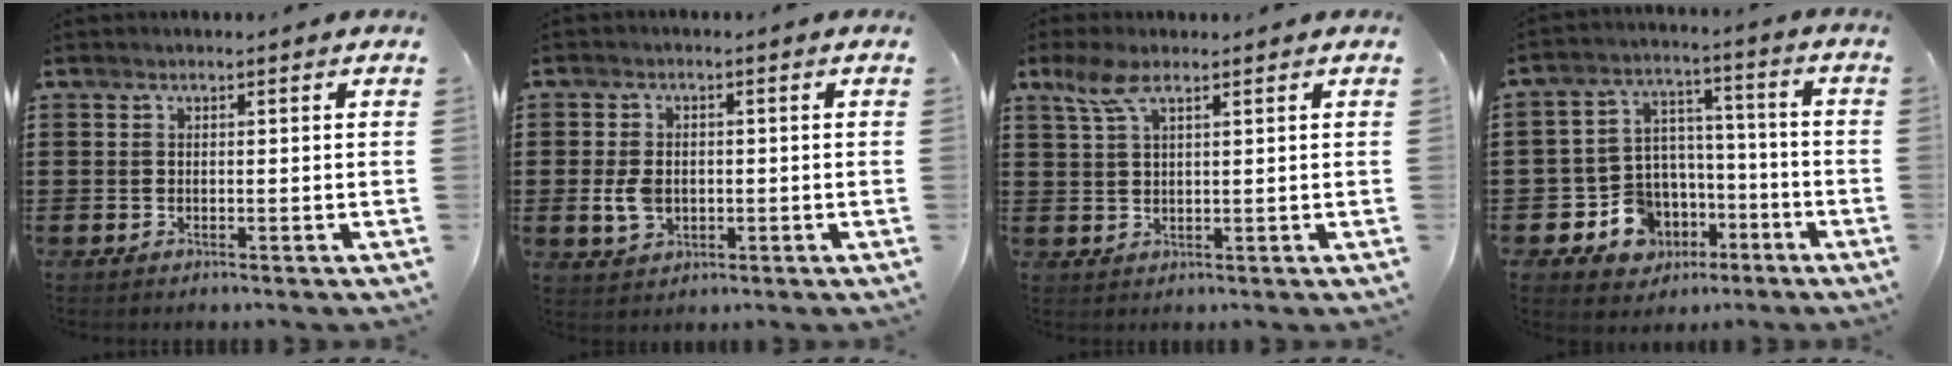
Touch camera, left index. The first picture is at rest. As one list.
[{"total": 4.4, "force": [-0.4, 3.1, 3.0], "torque": [-0.075, 0.003, -0.011]}, {"total": 4.3, "force": [2.4, 1.4, 3.3], "torque": [-0.073, 0.006, 0.044]}, {"total": 9.2, "force": [-4.2, 7.7, 2.7], "torque": [-0.086, 0.026, -0.071]}]